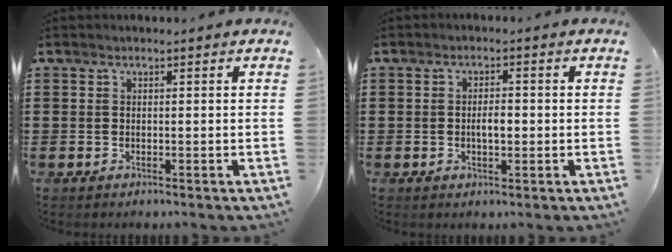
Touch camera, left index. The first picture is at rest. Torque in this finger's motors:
{"motor_torque": [0.89, 0.33, 0.09, 0.05]}